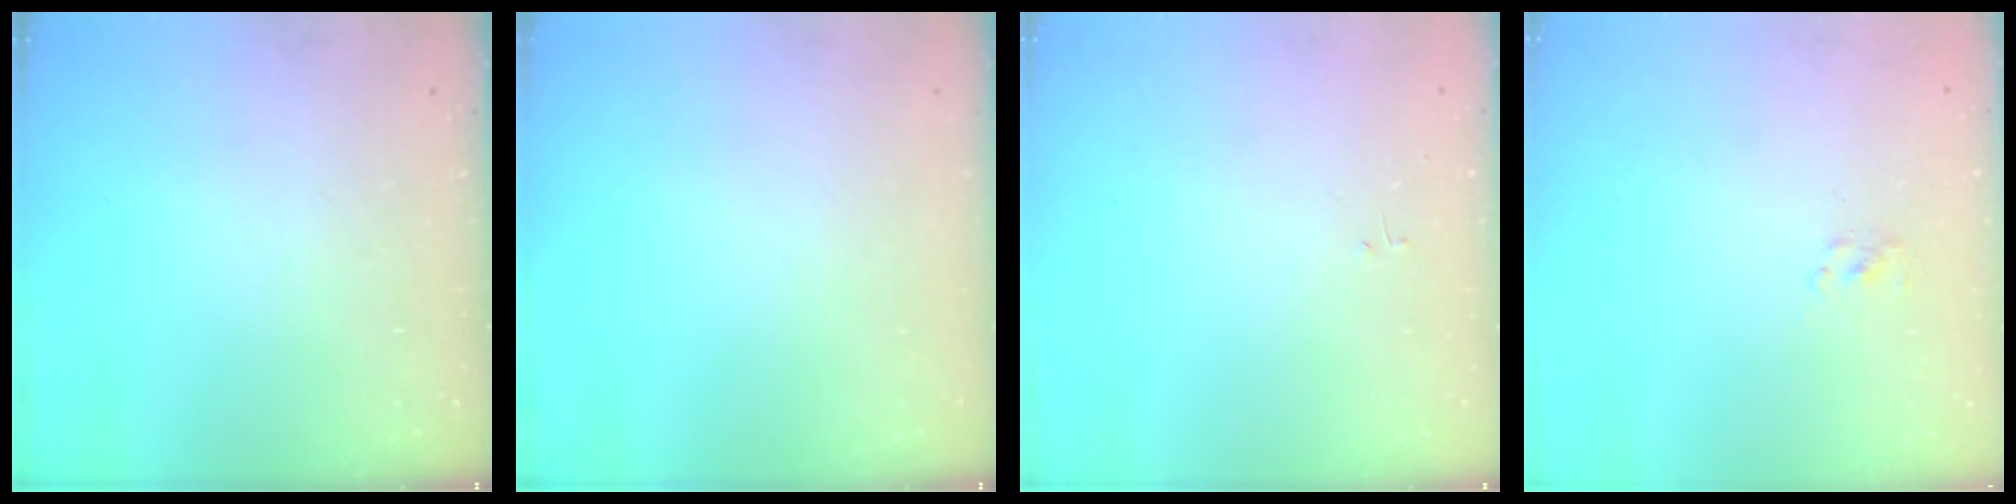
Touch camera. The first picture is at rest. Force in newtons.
{"total": 0.0}
{"total": 0.0}
{"total": 1.8, "press": 1.6, "slide": 0.8}